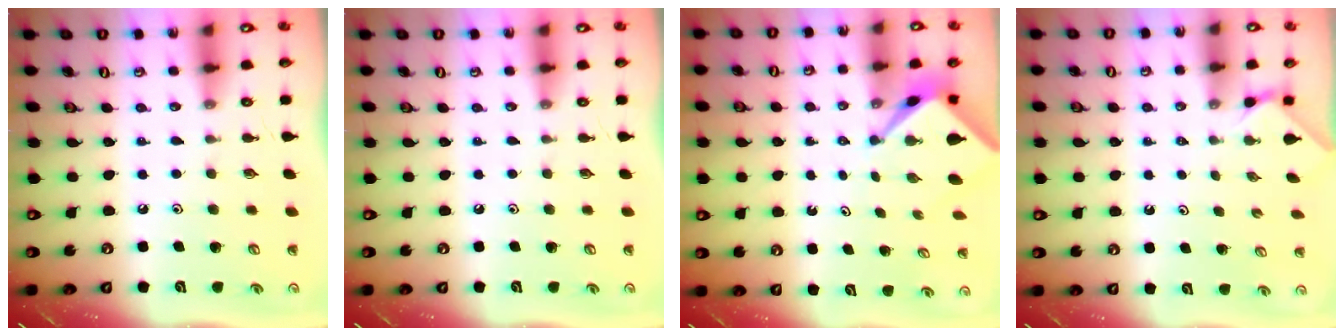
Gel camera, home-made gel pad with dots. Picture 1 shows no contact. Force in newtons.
{"total": 0.0}
{"total": 2.6, "press": 2.6, "slide": 0.2}
{"total": 0.7, "press": 0.6, "slide": 0.3}